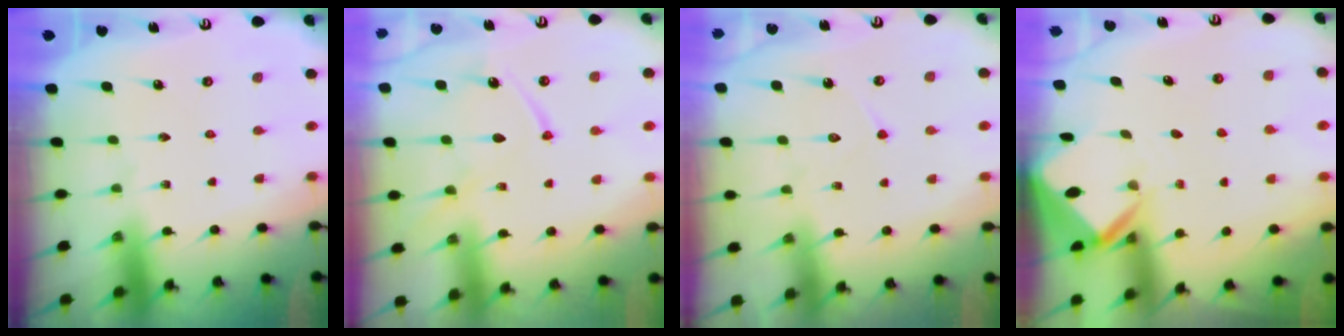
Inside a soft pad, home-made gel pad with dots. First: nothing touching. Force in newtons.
{"total": 12.3, "press": 12.3, "slide": 1.3}
{"total": 6.1, "press": 6.1, "slide": 0.6}
{"total": 3.1, "press": 3.1, "slide": 0.2}